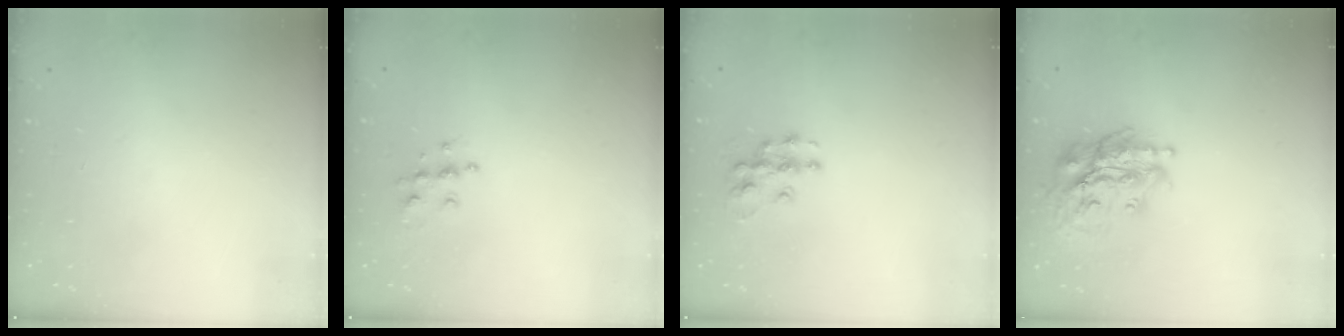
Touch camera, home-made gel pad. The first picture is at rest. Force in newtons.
{"total": 6.3, "press": 6.3, "slide": 0.3}
{"total": 9.2, "press": 9.2, "slide": 0.5}
{"total": 18.3, "press": 18.1, "slide": 2.6}